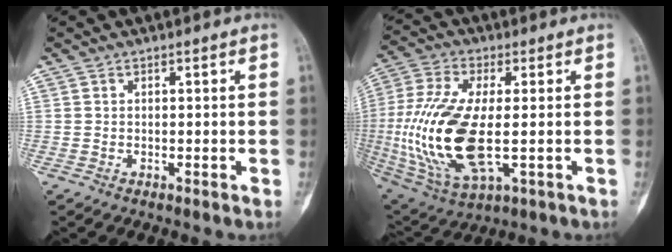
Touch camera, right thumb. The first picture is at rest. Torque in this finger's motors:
{"motor_torque": [2.62, 1.54, 1.32, -1.45, 0.52]}